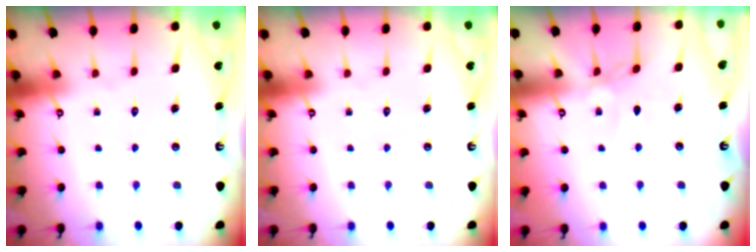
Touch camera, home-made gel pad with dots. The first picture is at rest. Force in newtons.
{"total": 0.0}
{"total": 3.8, "press": 3.7, "slide": 0.5}